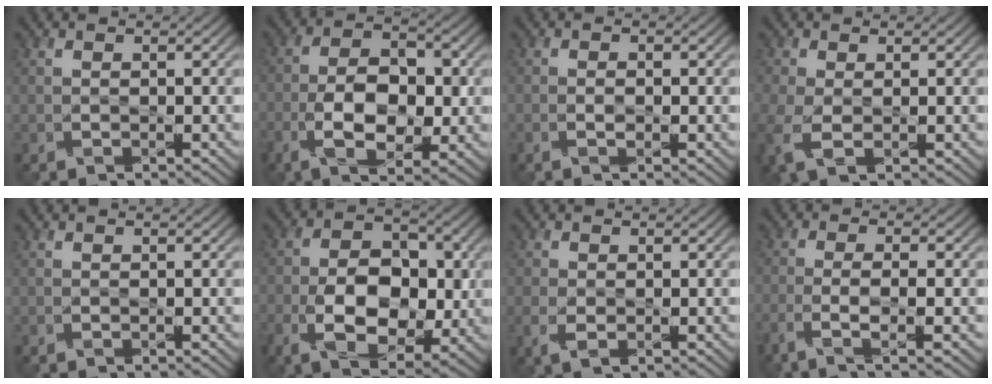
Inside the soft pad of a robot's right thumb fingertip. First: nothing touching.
{"total": 9.9, "force": [-2.6, 5.5, 7.8], "torque": [-0.151, -0.003, -0.051]}
{"total": 1.5, "force": [-0.5, 0.5, 1.3], "torque": [-0.024, 0.001, -0.010]}
{"total": 4.9, "force": [-1.3, 2.8, 3.8], "torque": [-0.114, -0.018, -0.025]}
{"total": 0.0}
{"total": 11.0, "force": [-2.1, 6.8, 8.3], "torque": [-0.160, -0.006, -0.037]}
{"total": 2.7, "force": [-0.6, 1.8, 1.9], "torque": [-0.054, -0.010, -0.011]}
{"total": 5.2, "force": [-2.5, 1.1, 4.4], "torque": [-0.082, 0.001, -0.056]}